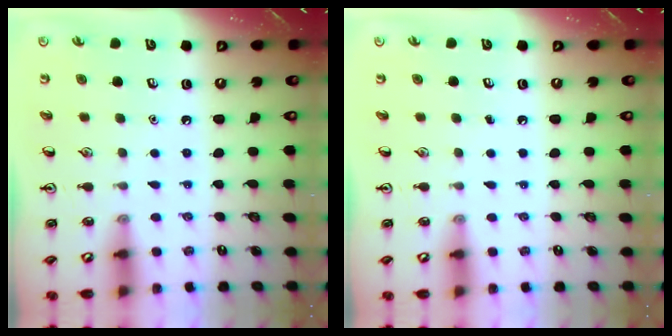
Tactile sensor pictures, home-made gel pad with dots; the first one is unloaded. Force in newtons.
{"total": 0.0}